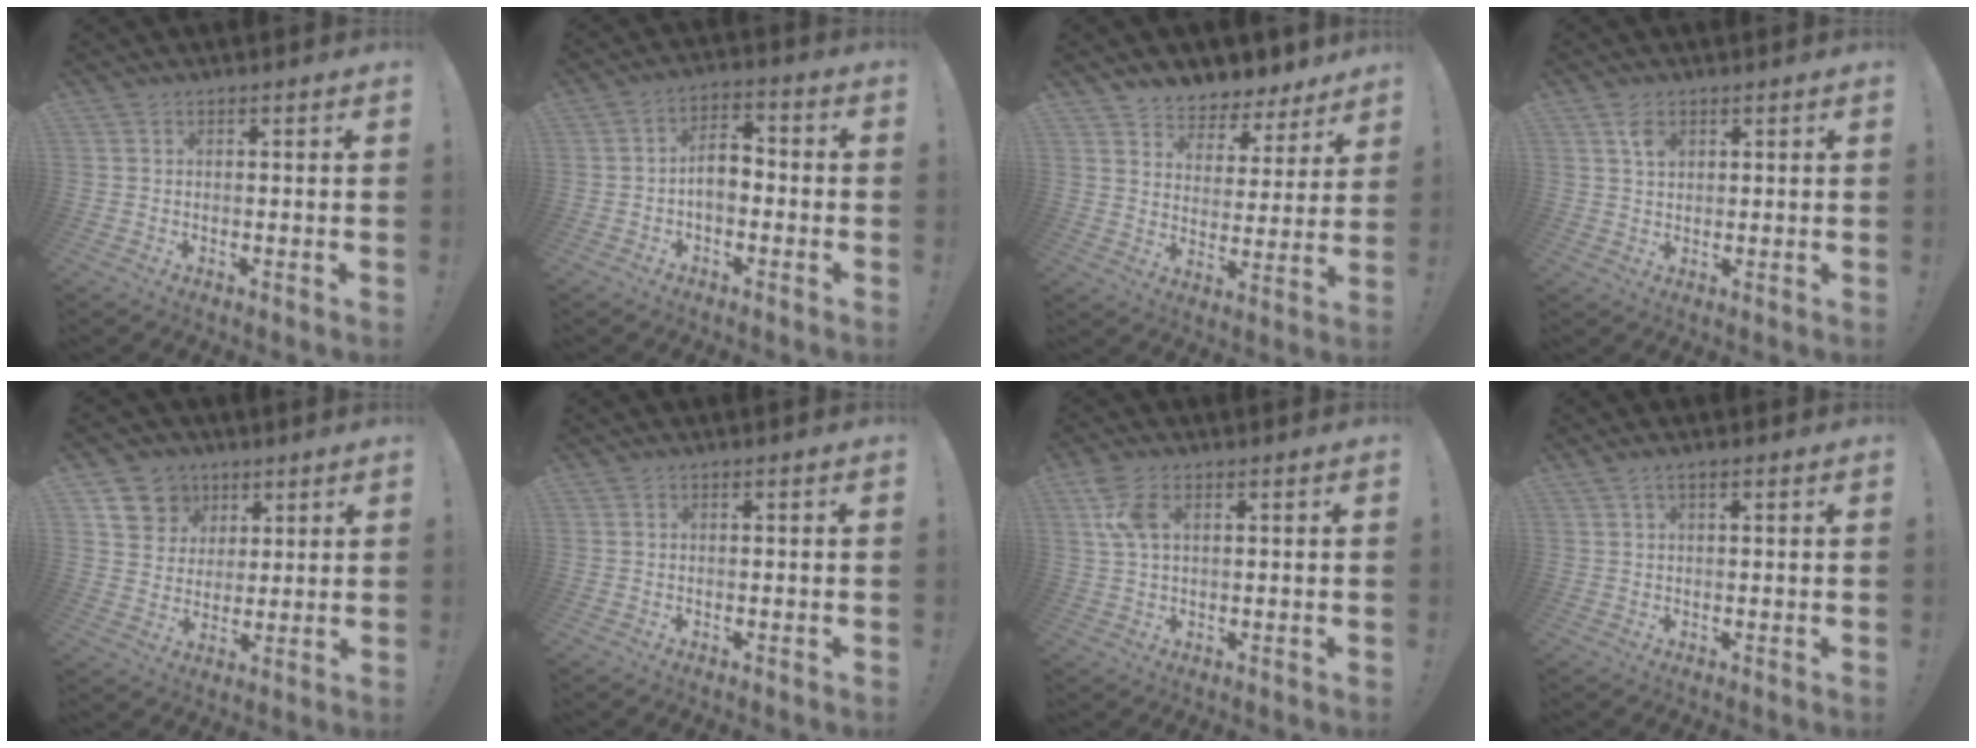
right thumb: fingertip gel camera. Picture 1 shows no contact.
{"total": 7.2, "force": [-1.6, 4.5, 5.5], "torque": [-0.097, 0.014, -0.027]}
{"total": 6.2, "force": [4.9, 3.8, 0.8], "torque": [-0.012, -0.053, 0.093]}
{"total": 3.8, "force": [1.9, 2.2, 2.4], "torque": [-0.031, -0.006, 0.031]}
{"total": 9.5, "force": [4.7, 8.0, 2.2], "torque": [-0.031, -0.031, 0.095]}
{"total": 0.0}
{"total": 7.4, "force": [2.6, 3.8, 5.8], "torque": [-0.114, 0.000, 0.049]}
{"total": 1.9, "force": [0.9, 0.5, 1.5], "torque": [-0.039, 0.004, 0.018]}